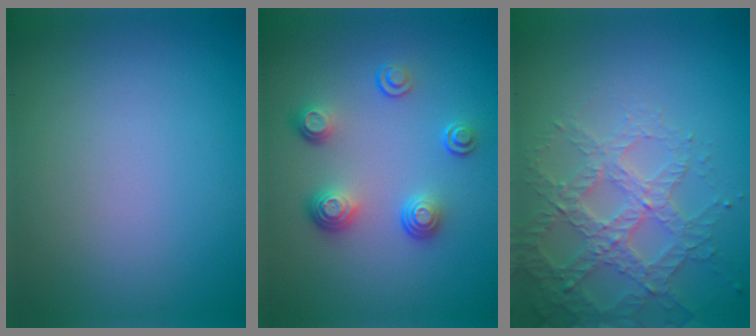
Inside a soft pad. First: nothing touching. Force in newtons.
{"total": 3.7, "press": 2.7, "slide": 2.6}
{"total": 3.7, "press": 3.7, "slide": 0.6}